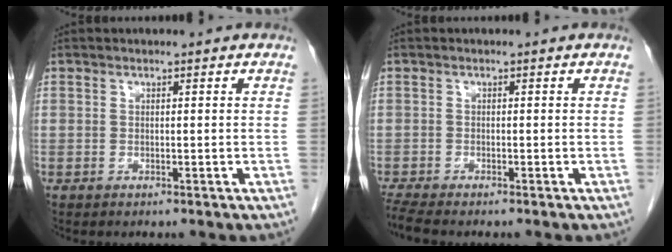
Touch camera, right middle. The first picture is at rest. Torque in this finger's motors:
{"motor_torque": [0.54, -0.52, 0.01, 0.03]}